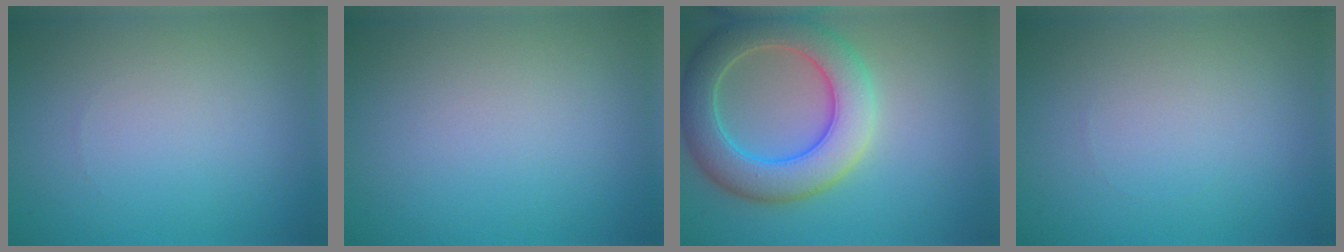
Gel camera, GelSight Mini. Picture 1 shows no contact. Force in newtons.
{"total": 0.0}
{"total": 7.5, "press": 7.5, "slide": 0.7}
{"total": 0.0}